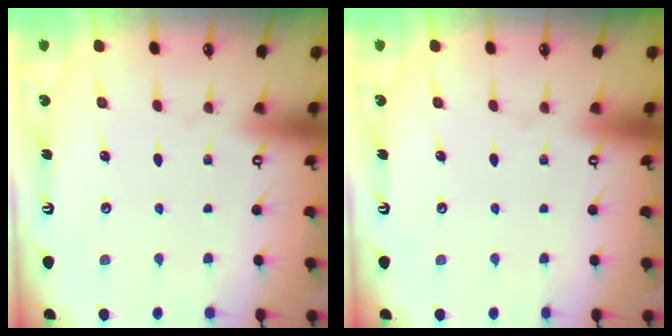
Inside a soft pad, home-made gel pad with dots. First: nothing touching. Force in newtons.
{"total": 0.0}